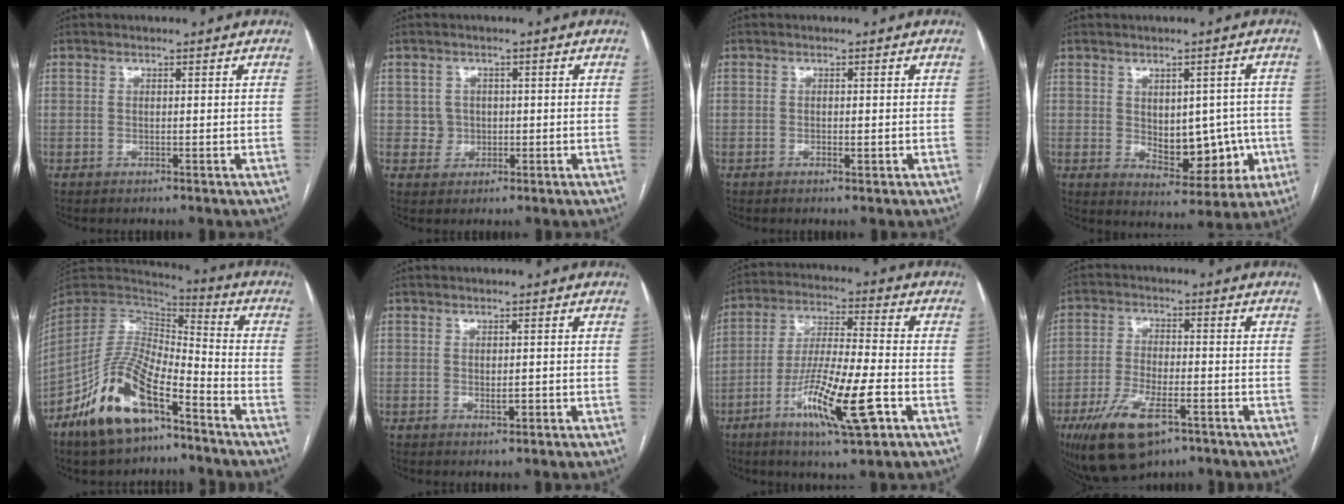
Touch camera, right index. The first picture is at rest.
{"total": 2.5, "force": [0.0, 2.5, 0.1], "torque": [0.007, 0.007, 0.002]}
{"total": 1.0, "force": [-0.4, 0.3, 0.9], "torque": [-0.016, -0.001, -0.005]}
{"total": 9.4, "force": [-0.8, 5.6, 7.6], "torque": [-0.083, 0.011, 0.008]}
{"total": 15.8, "force": [-9.4, 5.6, 11.3], "torque": [-0.229, 0.003, -0.175]}
{"total": 1.4, "force": [-0.3, 0.6, 1.2], "torque": [-0.020, -0.001, -0.003]}
{"total": 14.5, "force": [-6.0, 1.4, 13.2], "torque": [-0.248, -0.017, -0.104]}
{"total": 11.6, "force": [-6.6, 4.4, 8.4], "torque": [-0.162, -0.011, -0.109]}